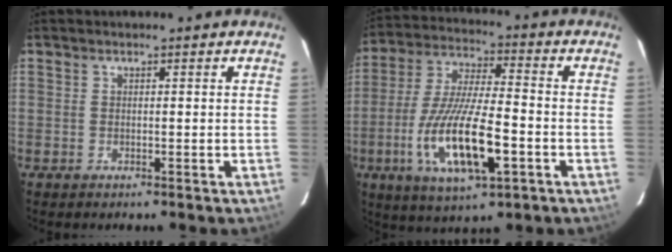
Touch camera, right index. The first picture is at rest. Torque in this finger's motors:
{"motor_torque": [1.22, -0.92, 1.05, 0.21]}